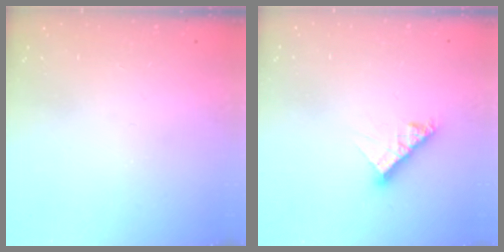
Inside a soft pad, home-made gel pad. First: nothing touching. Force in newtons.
{"total": 8.8, "press": 8.7, "slide": 0.8}